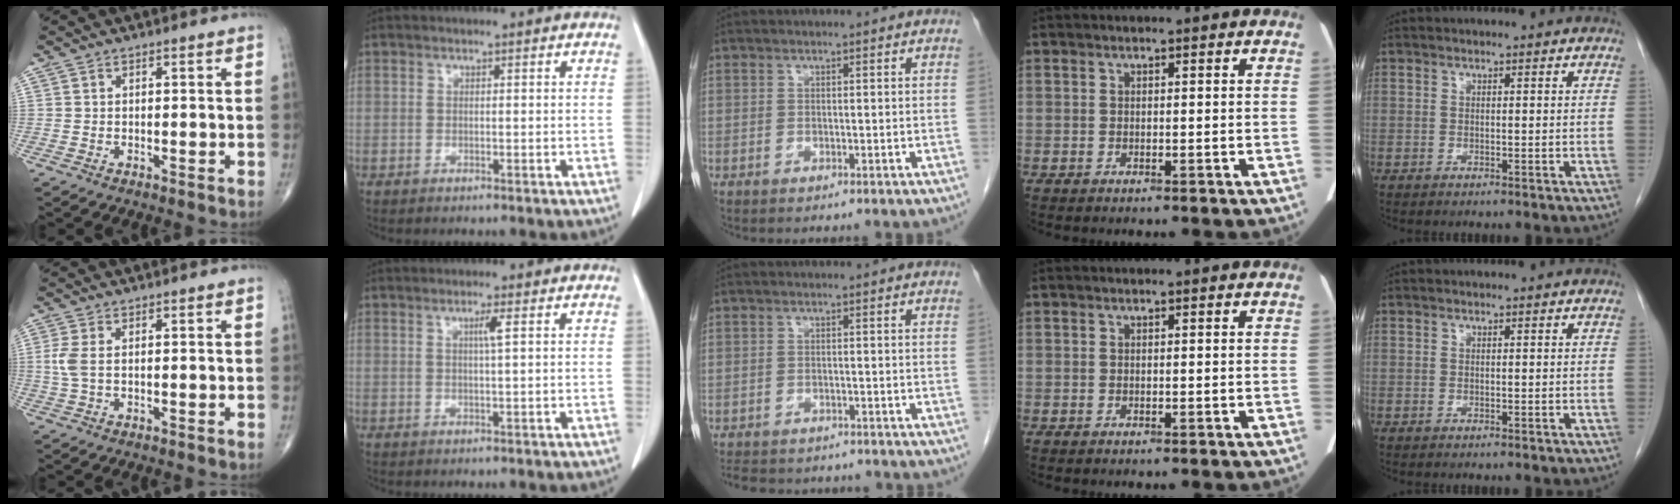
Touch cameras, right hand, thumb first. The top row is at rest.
{"thumb": {"total": 3.0, "force": [0.3, 1.4, 2.7], "torque": [-0.082, 0.002, 0.008]}, "index": {"total": 1.8, "force": [0.6, -0.4, 1.7], "torque": [-0.032, -0.002, 0.011]}, "middle": {"total": 9.3, "force": [-8.3, 3.2, 2.8], "torque": [-0.059, -0.001, -0.106]}}